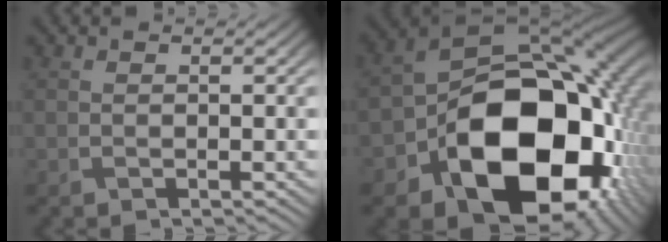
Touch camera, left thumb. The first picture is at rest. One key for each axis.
{"total": 19.7, "fx": -5.2, "fy": 13.7, "fz": 13.2, "tx": -0.220, "ty": -0.056, "tz": -0.066}